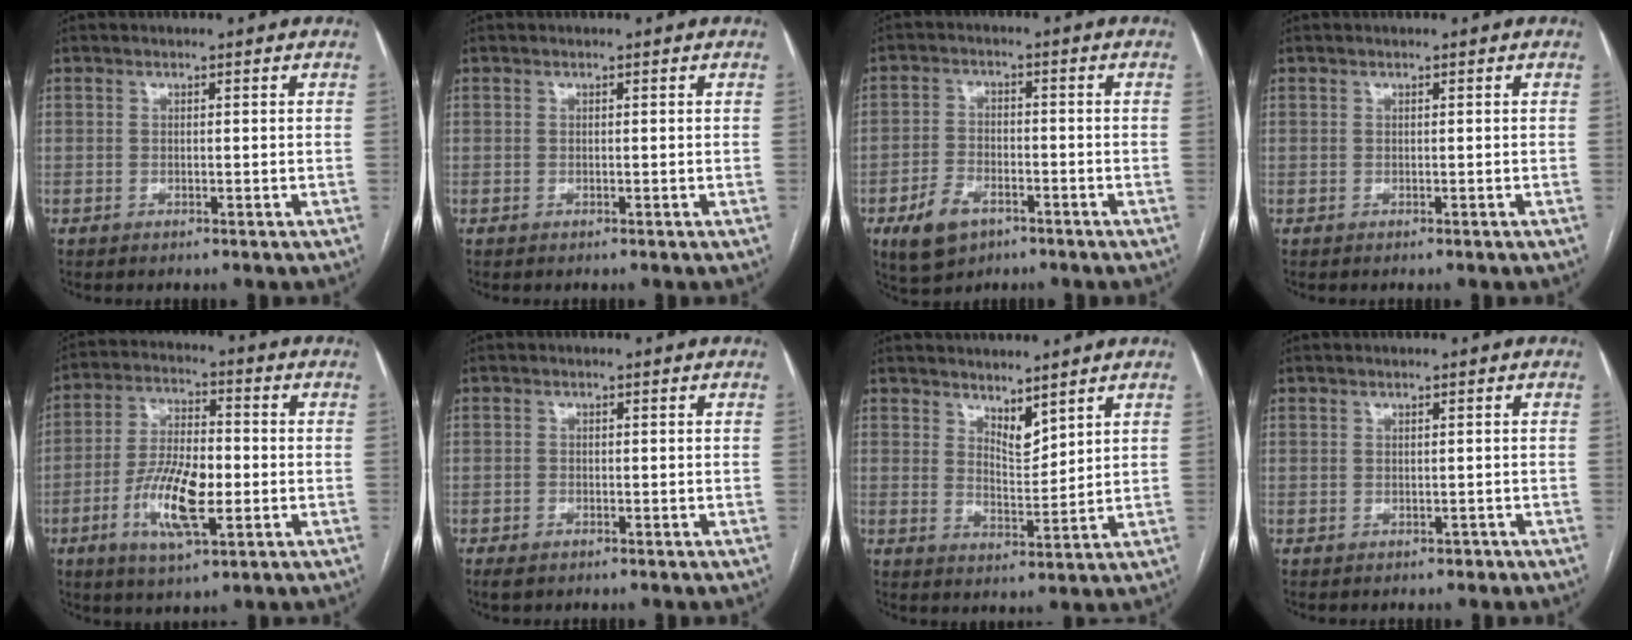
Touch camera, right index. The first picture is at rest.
{"total": 0.0}
{"total": 6.9, "force": [-3.9, 4.0, 4.1], "torque": [-0.085, 0.000, -0.062]}
{"total": 0.0}
{"total": 11.5, "force": [-3.1, 3.7, 10.5], "torque": [-0.210, 0.000, -0.055]}
{"total": 1.9, "force": [-1.3, 1.0, 0.9], "torque": [-0.016, 0.000, -0.016]}
{"total": 4.4, "force": [3.6, 1.4, 2.0], "torque": [-0.037, -0.010, 0.073]}
{"total": 1.0, "force": [-0.3, 0.9, 0.2], "torque": [-0.003, 0.004, -0.001]}